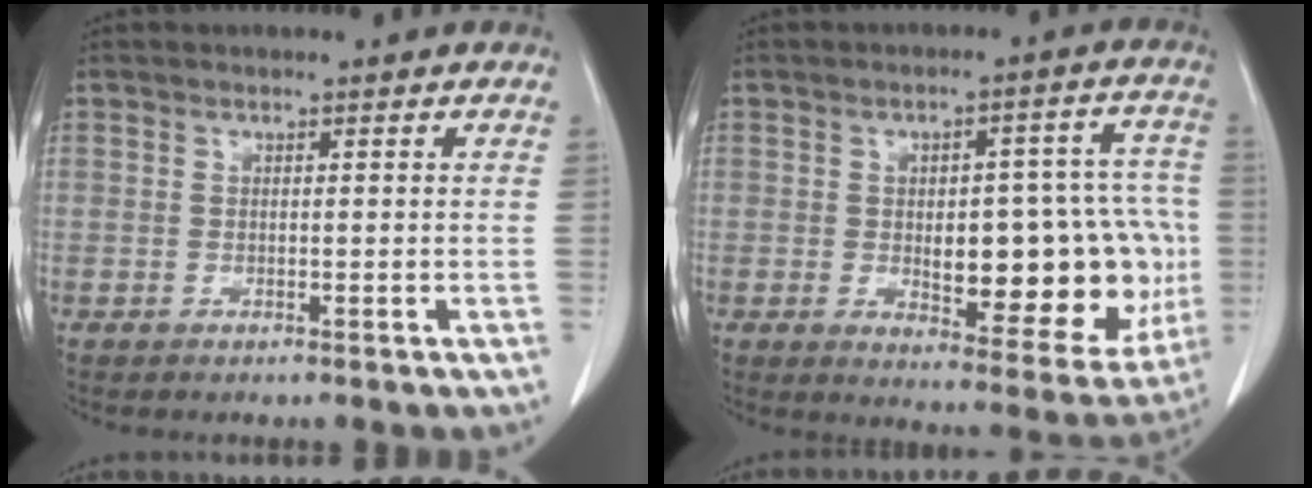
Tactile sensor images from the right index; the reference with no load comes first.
{"total": 18.4, "force": [-2.2, 7.2, 16.8], "torque": [-0.170, 0.027, -0.003]}